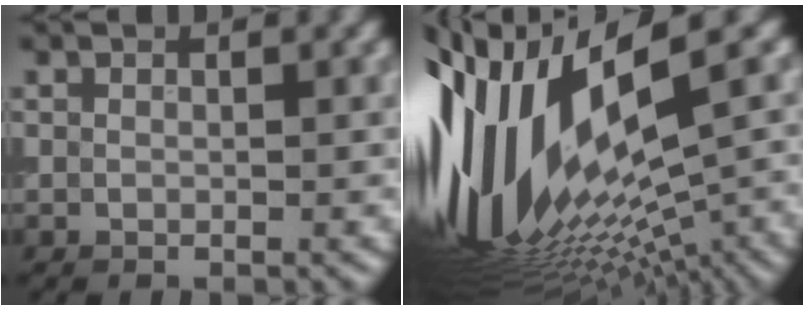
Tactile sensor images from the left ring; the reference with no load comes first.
{"total": 17.8, "force": [0.6, 6.5, 16.6], "torque": [-0.326, -0.027, 0.028]}